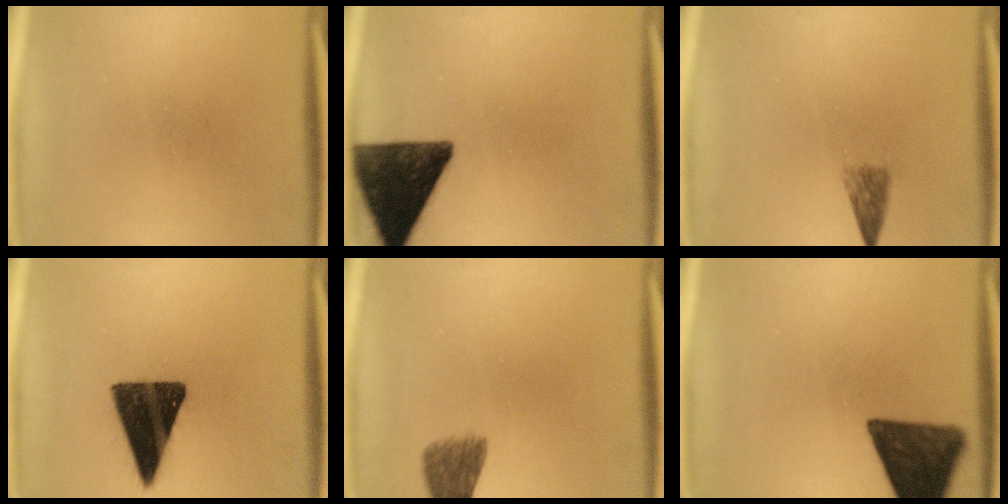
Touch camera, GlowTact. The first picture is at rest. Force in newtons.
{"total": 14.1}
{"total": 2.4}
{"total": 14.7}
{"total": 4.7}
{"total": 13.7}